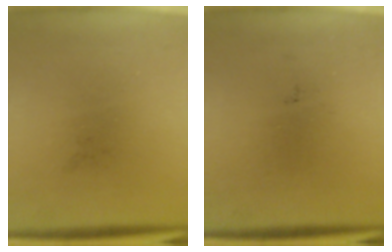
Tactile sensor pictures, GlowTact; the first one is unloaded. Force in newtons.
{"total": 0.0}